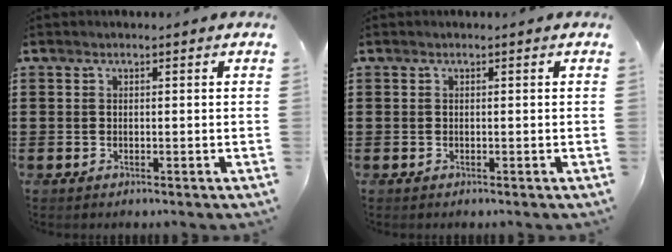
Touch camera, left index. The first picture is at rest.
{"total": 0.0}